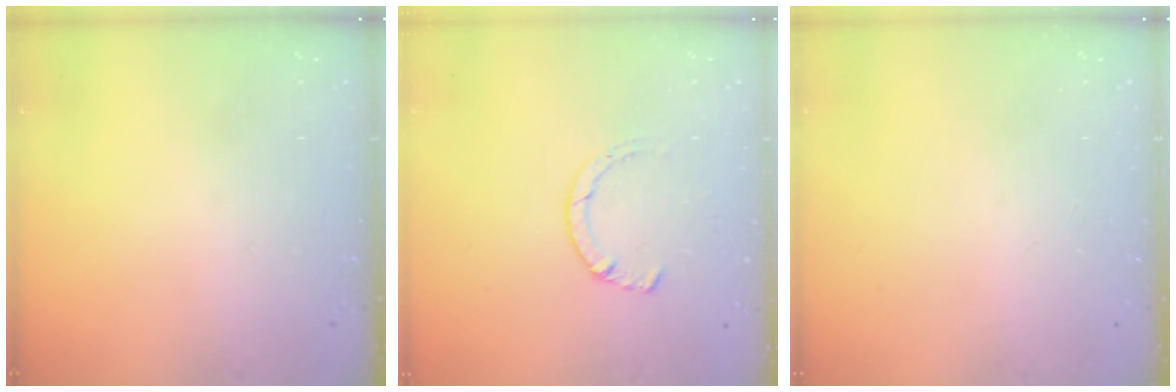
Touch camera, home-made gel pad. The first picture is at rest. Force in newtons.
{"total": 1.5, "press": 1.5, "slide": 0.3}
{"total": 0.0}